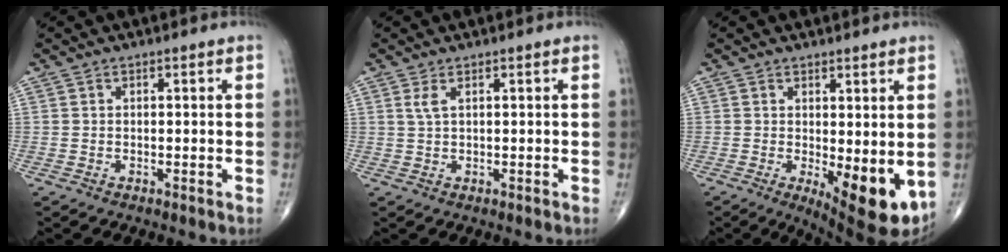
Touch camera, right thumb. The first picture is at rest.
{"total": 1.6, "force": [0.7, 0.4, 1.4], "torque": [-0.036, 0.003, 0.020]}
{"total": 10.1, "force": [-1.4, 3.6, 9.3], "torque": [-0.120, -0.026, -0.007]}